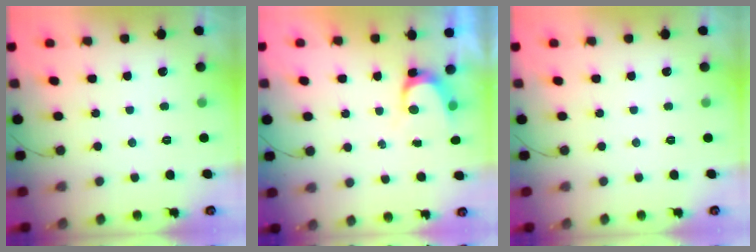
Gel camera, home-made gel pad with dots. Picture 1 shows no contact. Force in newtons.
{"total": 3.5, "press": 3.5, "slide": 0.3}
{"total": 0.0}